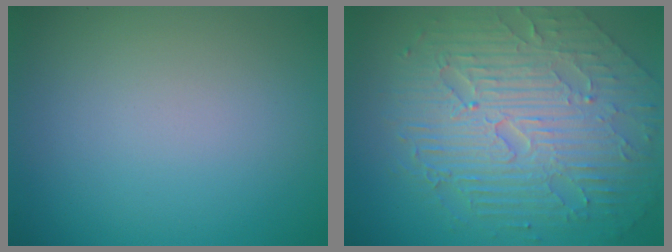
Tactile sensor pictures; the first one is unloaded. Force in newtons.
{"total": 10.0, "press": 6.7, "slide": 7.5}